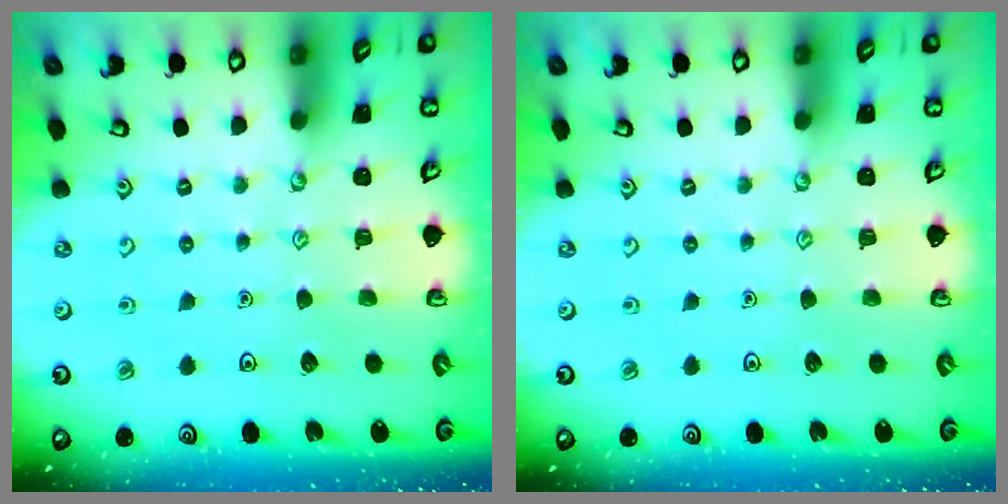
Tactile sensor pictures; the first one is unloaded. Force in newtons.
{"total": 0.0}